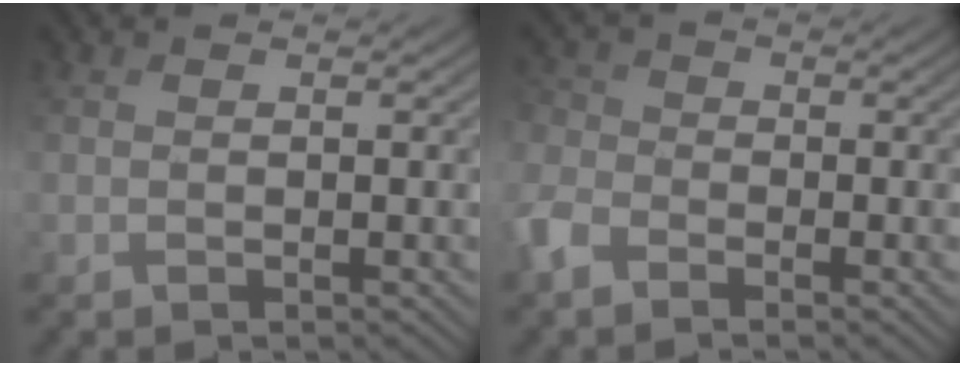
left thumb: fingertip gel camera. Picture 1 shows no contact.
{"total": 4.8, "force": [-3.0, 3.0, 2.2], "torque": [-0.067, 0.000, -0.079]}